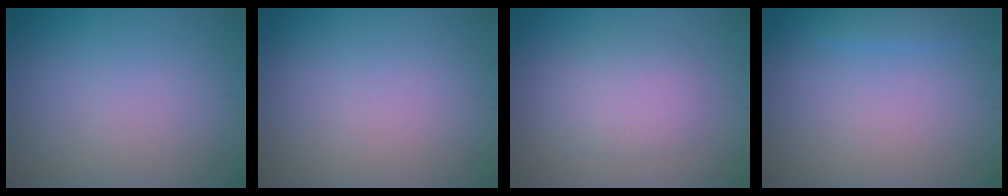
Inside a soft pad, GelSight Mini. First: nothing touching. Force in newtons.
{"total": 0.0}
{"total": 2.8, "press": 2.8, "slide": 0.2}
{"total": 1.0, "press": 1.0, "slide": 0.1}